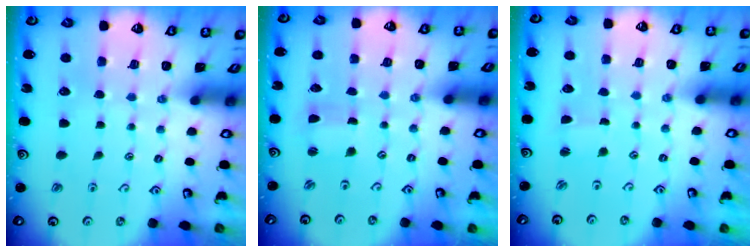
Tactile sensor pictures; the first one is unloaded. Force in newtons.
{"total": 2.0, "press": 2.0, "slide": 0.3}
{"total": 0.8, "press": 0.7, "slide": 0.3}